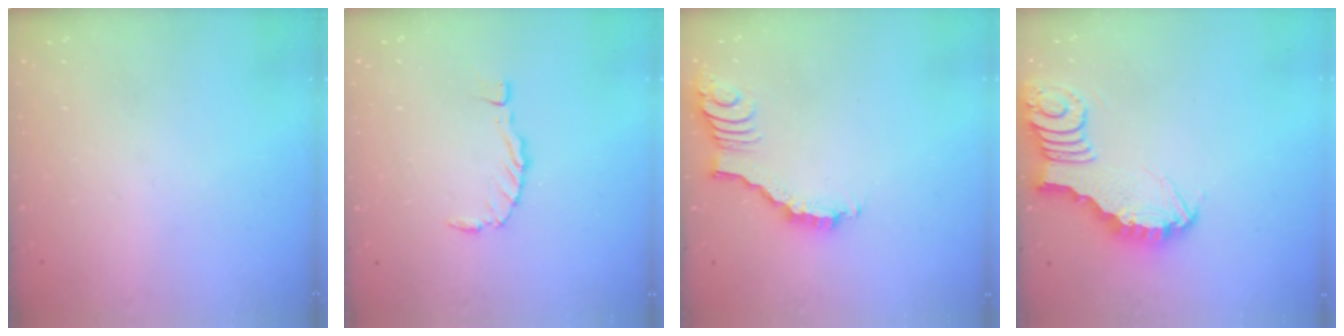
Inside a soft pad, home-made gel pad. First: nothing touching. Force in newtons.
{"total": 0.0}
{"total": 3.5, "press": 3.5, "slide": 0.4}
{"total": 3.9, "press": 3.9, "slide": 0.3}